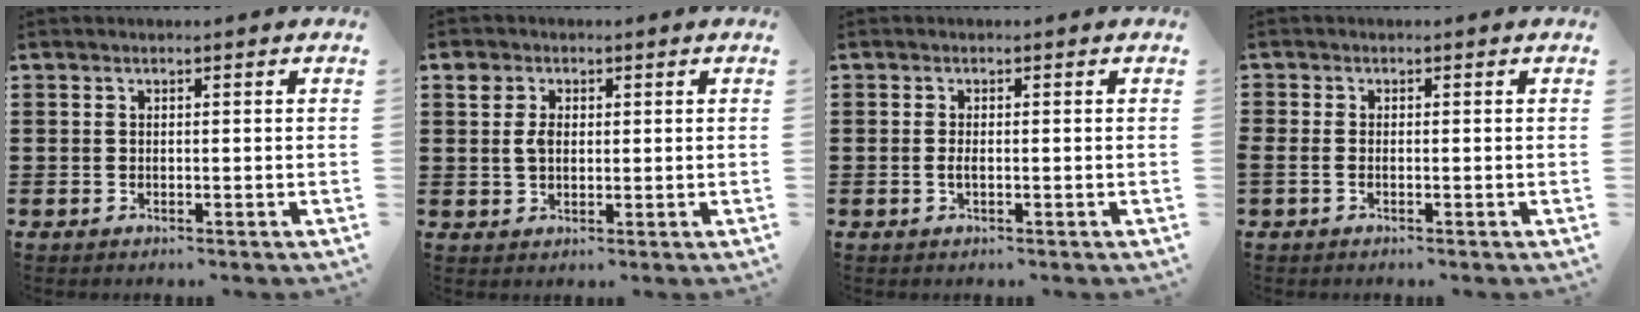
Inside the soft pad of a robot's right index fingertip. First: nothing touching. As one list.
[{"total": 3.2, "force": [0.8, 2.3, 2.0], "torque": [-0.048, 0.013, 0.012]}, {"total": 1.1, "force": [-0.3, 0.3, 1.0], "torque": [-0.019, 0.000, -0.005]}, {"total": 0.8, "force": [-0.5, 0.3, 0.6], "torque": [-0.019, -0.005, -0.012]}]